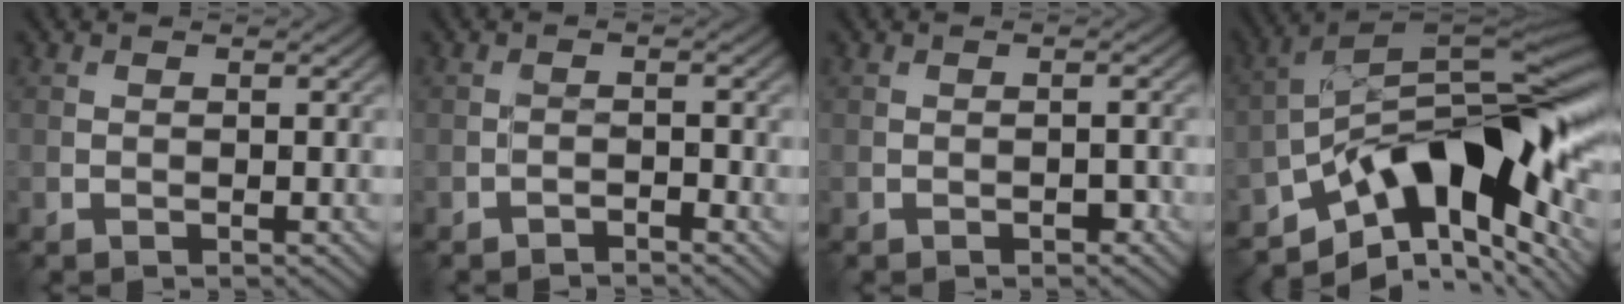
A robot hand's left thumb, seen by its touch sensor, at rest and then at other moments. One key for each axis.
{"total": 1.2, "fx": -1.1, "fy": 0.2, "fz": 0.4, "tx": -0.006, "ty": 0.003, "tz": -0.024}
{"total": 1.2, "fx": -0.7, "fy": 0.4, "fz": 0.8, "tx": -0.009, "ty": 0.001, "tz": -0.011}
{"total": 16.0, "fx": -6.4, "fy": 7.0, "fz": 12.8, "tx": -0.197, "ty": 0.005, "tz": -0.128}